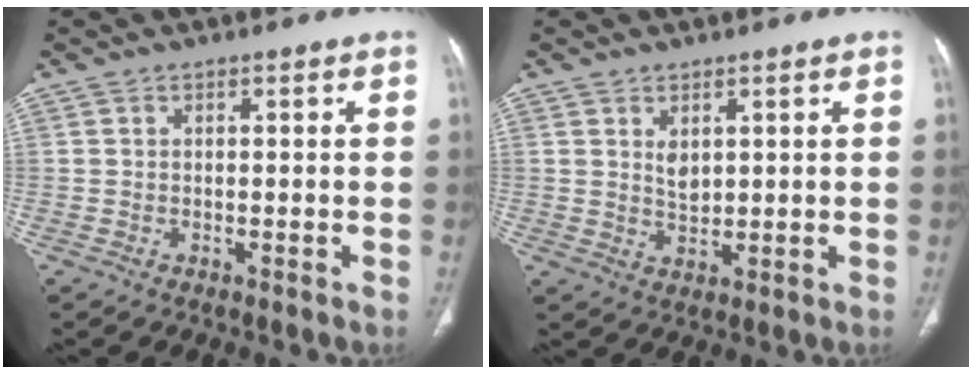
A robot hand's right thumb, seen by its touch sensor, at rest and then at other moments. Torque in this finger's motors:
{"motor_torque": [1.26, 1.01, 0.31, -0.45, 0.02]}